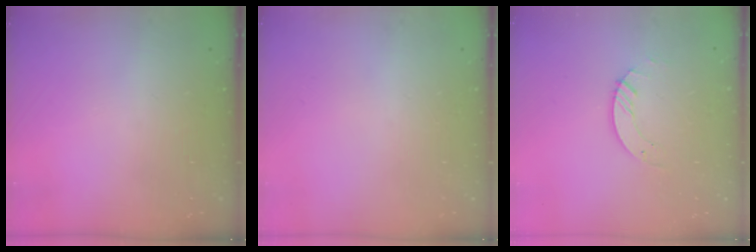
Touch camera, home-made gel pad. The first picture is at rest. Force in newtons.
{"total": 0.0}
{"total": 3.3, "press": 3.3, "slide": 0.1}